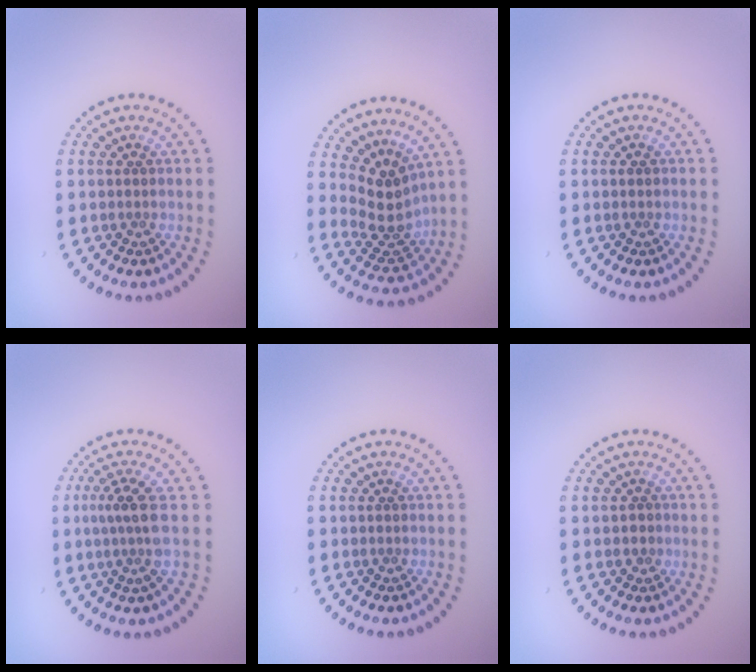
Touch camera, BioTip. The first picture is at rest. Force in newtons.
{"total": 3.5, "press": 2.6, "slide": 2.3}
{"total": 0.6, "press": 0.6, "slide": 0.2}
{"total": 3.0, "press": 2.1, "slide": 2.1}
{"total": 0.0}
{"total": 0.5, "press": 0.3, "slide": 0.4}